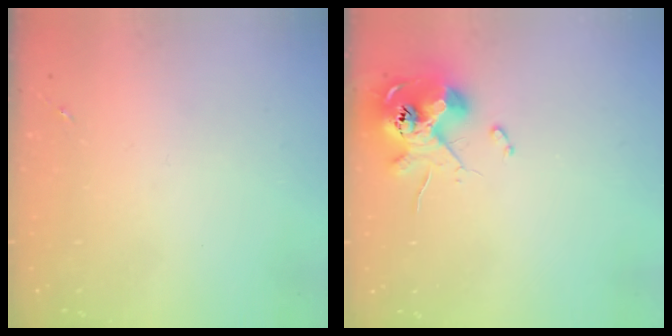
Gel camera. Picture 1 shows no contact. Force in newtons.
{"total": 11.3, "press": 11.1, "slide": 1.6}